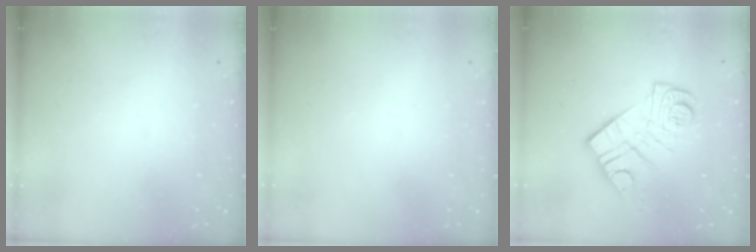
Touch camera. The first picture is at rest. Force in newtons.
{"total": 1.5, "press": 1.5, "slide": 0.1}
{"total": 13.9, "press": 13.8, "slide": 1.2}